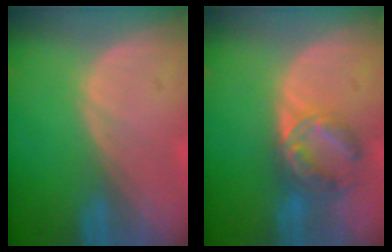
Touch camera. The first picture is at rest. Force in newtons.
{"total": 7.1, "press": 6.1, "slide": 3.7}